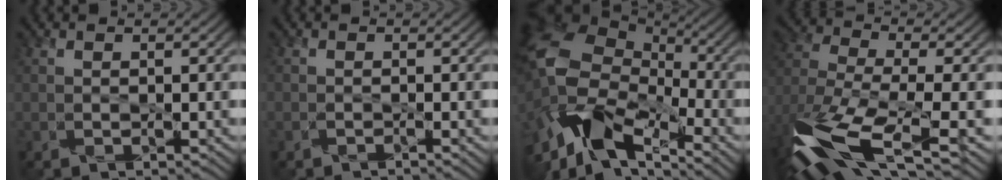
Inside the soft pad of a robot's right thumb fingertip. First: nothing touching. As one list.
[{"total": 0.6, "force": [-0.6, 0.2, -0.2], "torque": [0.010, 0.001, -0.011]}, {"total": 15.9, "force": [-7.1, 9.1, 11.0], "torque": [-0.250, -0.012, -0.142]}, {"total": 14.3, "force": [-7.9, 5.4, 10.7], "torque": [-0.273, -0.031, -0.139]}]